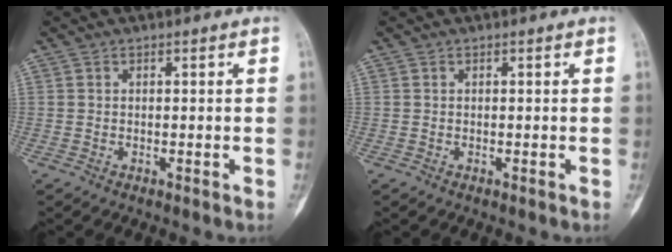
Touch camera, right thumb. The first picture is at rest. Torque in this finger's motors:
{"motor_torque": [0.46, -0.20, 0.11, -0.15, 0.10]}